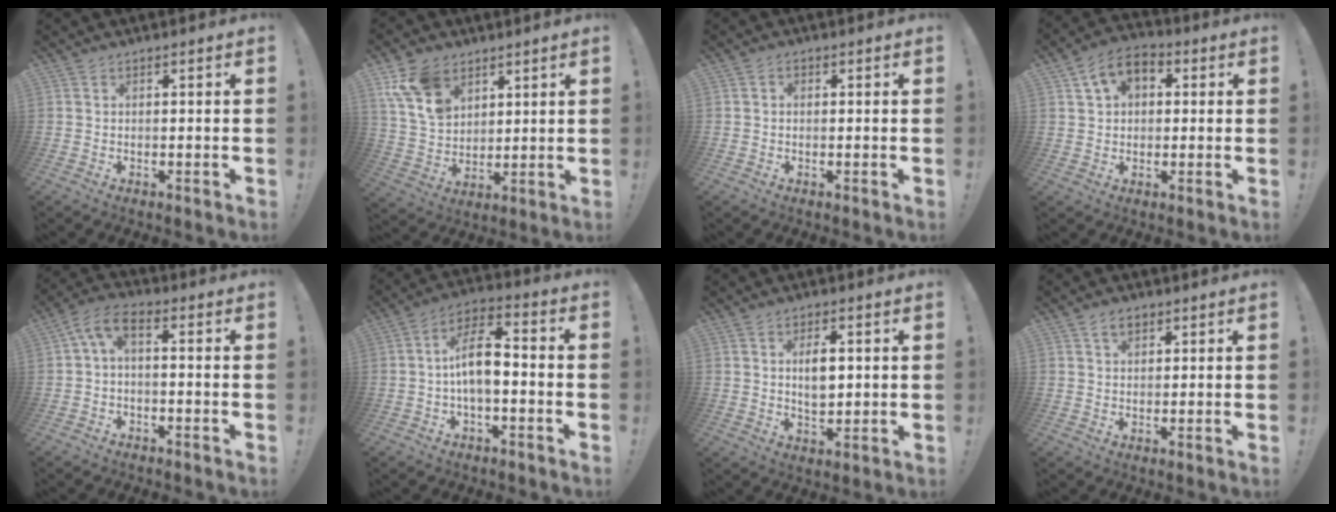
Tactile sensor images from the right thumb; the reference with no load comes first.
{"total": 13.9, "force": [7.8, 9.4, 6.7], "torque": [-0.135, -0.031, 0.157]}
{"total": 1.3, "force": [-0.4, 1.0, 0.6], "torque": [-0.014, 0.006, -0.006]}
{"total": 8.8, "force": [3.2, 6.2, 5.4], "torque": [-0.086, -0.001, 0.062]}
{"total": 5.0, "force": [-0.3, 1.8, 4.7], "torque": [-0.104, -0.007, -0.005]}
{"total": 10.6, "force": [-1.1, 4.9, 9.4], "torque": [-0.165, 0.012, -0.019]}
{"total": 6.2, "force": [1.3, 3.7, 4.8], "torque": [-0.073, -0.004, 0.016]}
{"total": 3.7, "force": [2.0, 2.3, 2.1], "torque": [-0.026, -0.003, 0.034]}